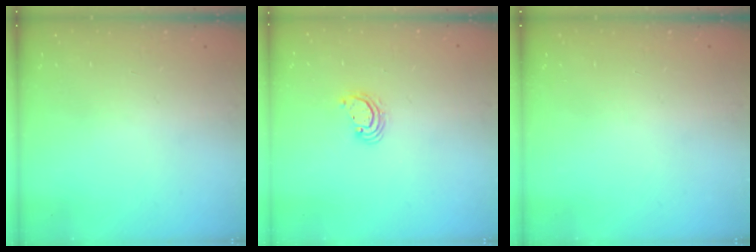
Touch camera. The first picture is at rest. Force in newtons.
{"total": 3.3, "press": 3.3, "slide": 0.2}
{"total": 0.0}